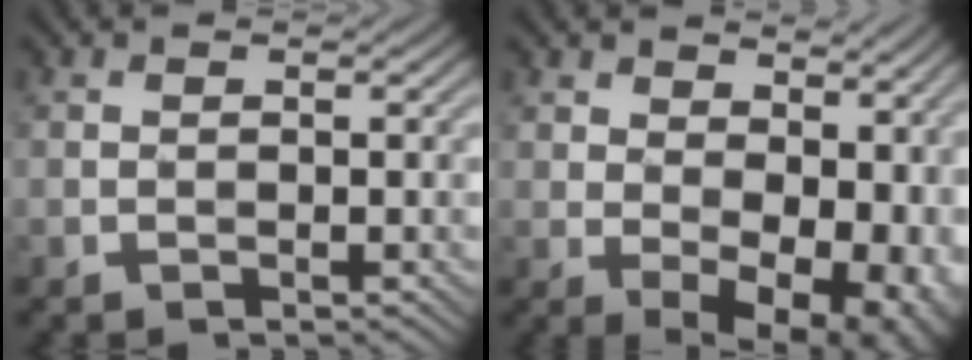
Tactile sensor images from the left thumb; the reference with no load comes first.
{"total": 15.0, "force": [1.5, 9.6, 11.5], "torque": [-0.133, -0.018, 0.079]}